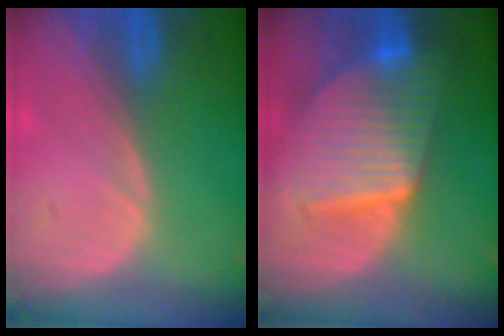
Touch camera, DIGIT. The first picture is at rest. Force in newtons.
{"total": 10.0, "press": 10.0, "slide": 0.7}